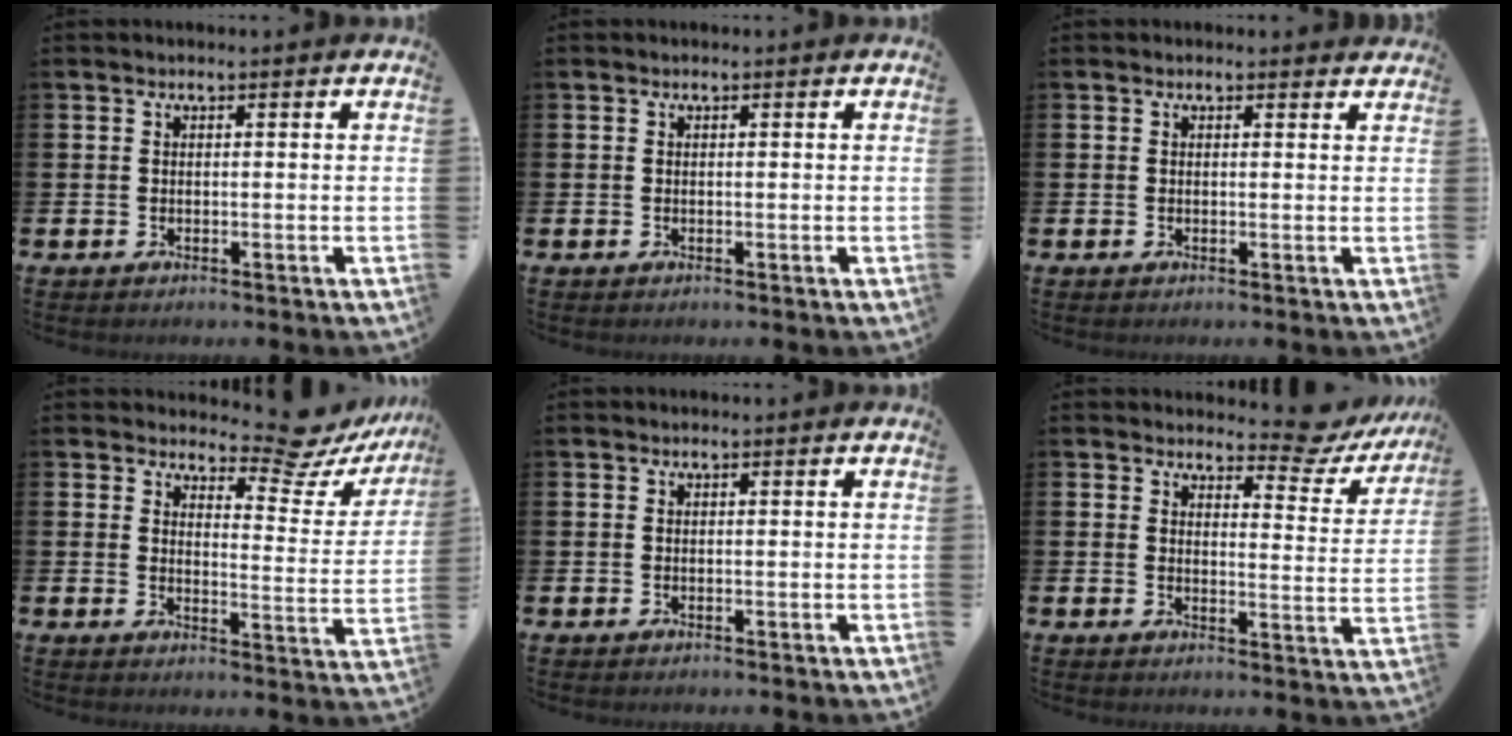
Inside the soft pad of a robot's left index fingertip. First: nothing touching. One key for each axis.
{"total": 0.0}
{"total": 0.5, "fx": 0.4, "fy": 0.2, "fz": 0.1, "tx": 0.005, "ty": -0.002, "tz": 0.006}
{"total": 8.0, "fx": 7.1, "fy": 2.3, "fz": 2.9, "tx": -0.043, "ty": -0.055, "tz": 0.118}
{"total": 0.0}
{"total": 5.1, "fx": 4.7, "fy": 1.6, "fz": 1.4, "tx": -0.018, "ty": -0.031, "tz": 0.077}